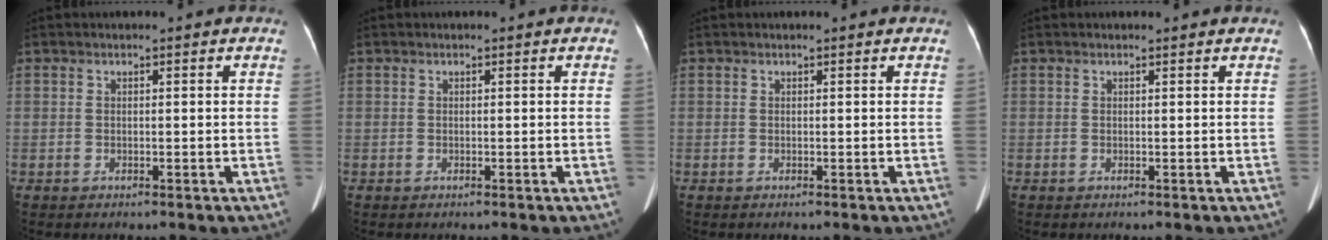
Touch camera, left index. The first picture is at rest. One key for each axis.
{"total": 0.0}
{"total": 0.0}
{"total": 0.7, "fx": 0.7, "fy": 0.0, "fz": 0.1, "tx": -0.011, "ty": 0.005, "tz": 0.007}